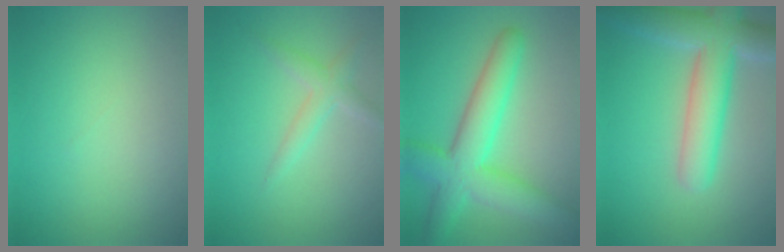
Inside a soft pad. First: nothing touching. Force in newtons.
{"total": 2.0, "press": 2.0, "slide": 0.0}
{"total": 6.8, "press": 6.8, "slide": 0.2}
{"total": 7.1, "press": 7.1, "slide": 0.5}